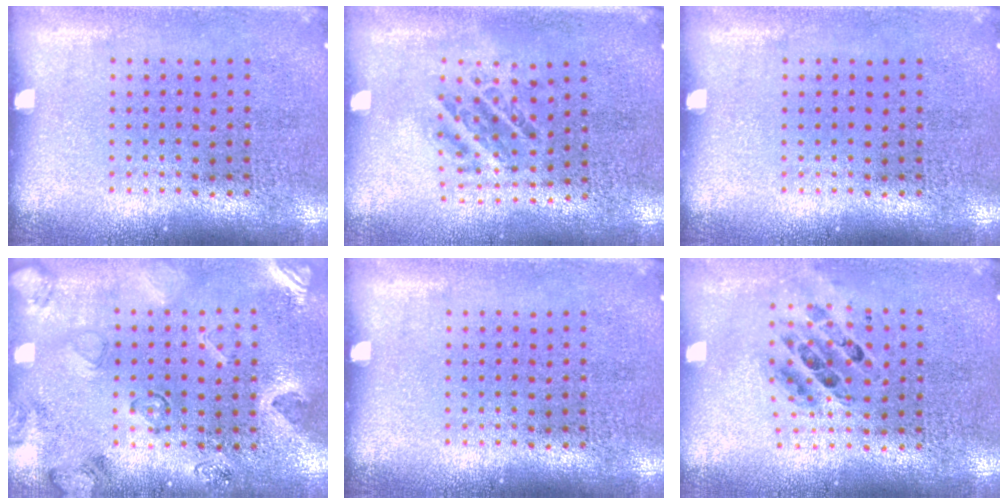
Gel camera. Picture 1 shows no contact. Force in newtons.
{"total": 1.0, "press": 1.0, "slide": 0.2}
{"total": 0.0}
{"total": 2.3, "press": 1.9, "slide": 1.3}
{"total": 0.0}
{"total": 0.7, "press": 0.7, "slide": 0.2}